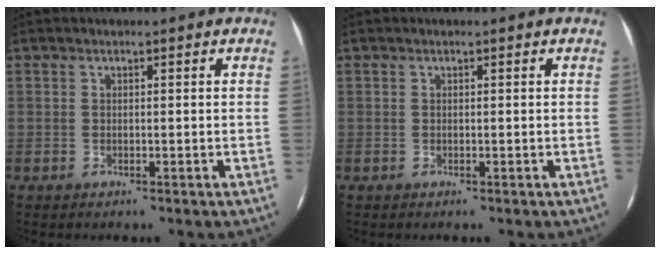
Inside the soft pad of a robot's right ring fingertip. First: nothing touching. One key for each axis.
{"total": 0.0}